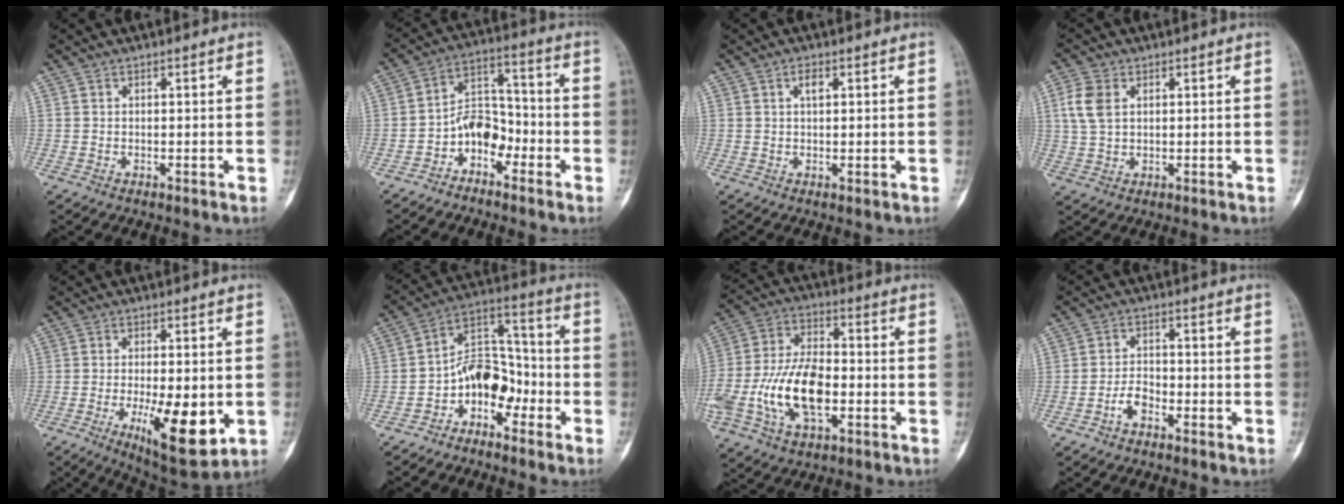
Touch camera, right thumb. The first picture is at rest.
{"total": 7.8, "force": [-4.0, 5.4, 3.9], "torque": [-0.043, 0.061, -0.085]}
{"total": 2.3, "force": [0.8, 1.0, 1.9], "torque": [-0.031, -0.002, 0.013]}
{"total": 5.7, "force": [1.7, 3.8, 3.9], "torque": [-0.084, 0.005, 0.034]}
{"total": 14.0, "force": [-3.3, 5.0, 12.6], "torque": [-0.182, -0.019, -0.039]}
{"total": 10.1, "force": [-4.7, 6.8, 5.8], "torque": [-0.068, 0.081, -0.095]}
{"total": 17.0, "force": [-4.3, 9.1, 13.7], "torque": [-0.273, 0.027, -0.079]}
{"total": 3.2, "force": [-2.1, 1.7, 1.7], "torque": [-0.026, 0.020, -0.044]}